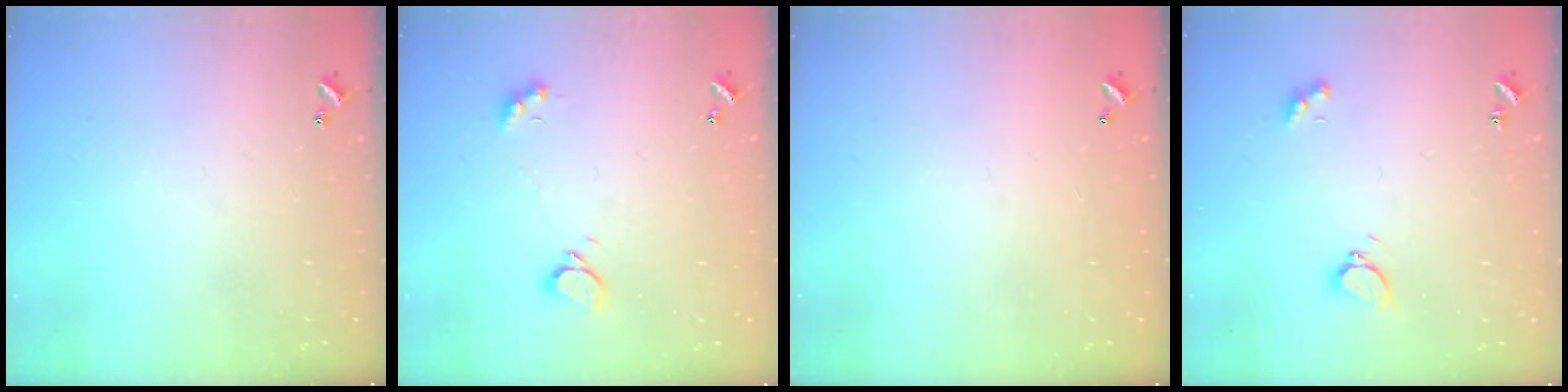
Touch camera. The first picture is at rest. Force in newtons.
{"total": 2.2, "press": 2.1, "slide": 0.5}
{"total": 2.8, "press": 2.8, "slide": 0.1}
{"total": 2.9, "press": 2.8, "slide": 0.7}